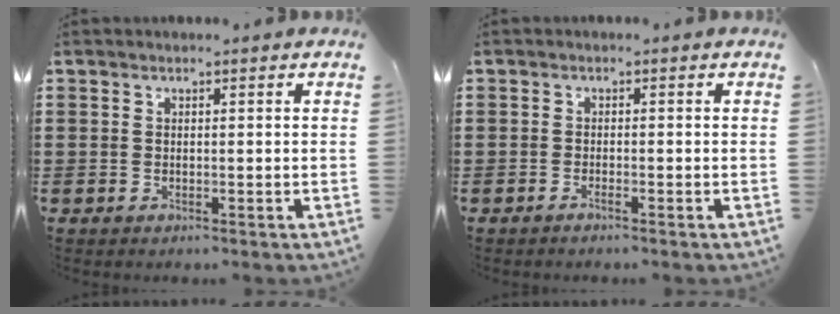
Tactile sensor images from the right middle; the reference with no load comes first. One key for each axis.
{"total": 0.8, "fx": -0.6, "fy": 0.0, "fz": 0.6, "tx": -0.010, "ty": -0.003, "tz": -0.011}